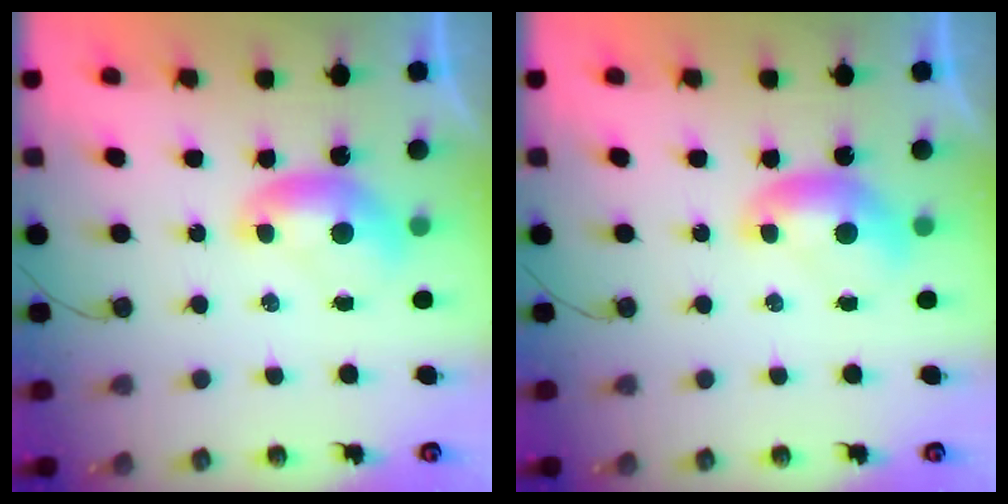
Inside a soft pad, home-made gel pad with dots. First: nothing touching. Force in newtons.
{"total": 0.0}